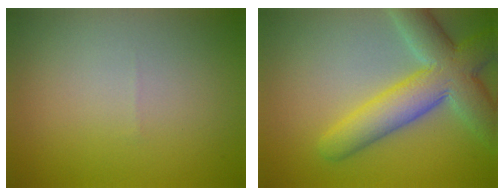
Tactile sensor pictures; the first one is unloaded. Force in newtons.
{"total": 8.2, "press": 8.2, "slide": 0.6}